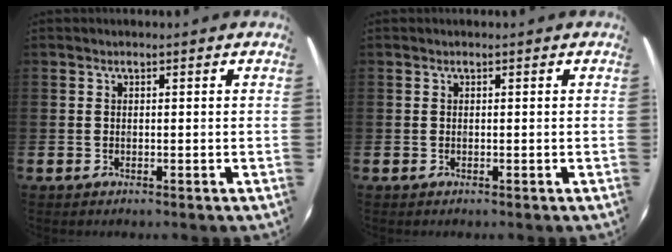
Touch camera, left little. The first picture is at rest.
{"total": 0.0}